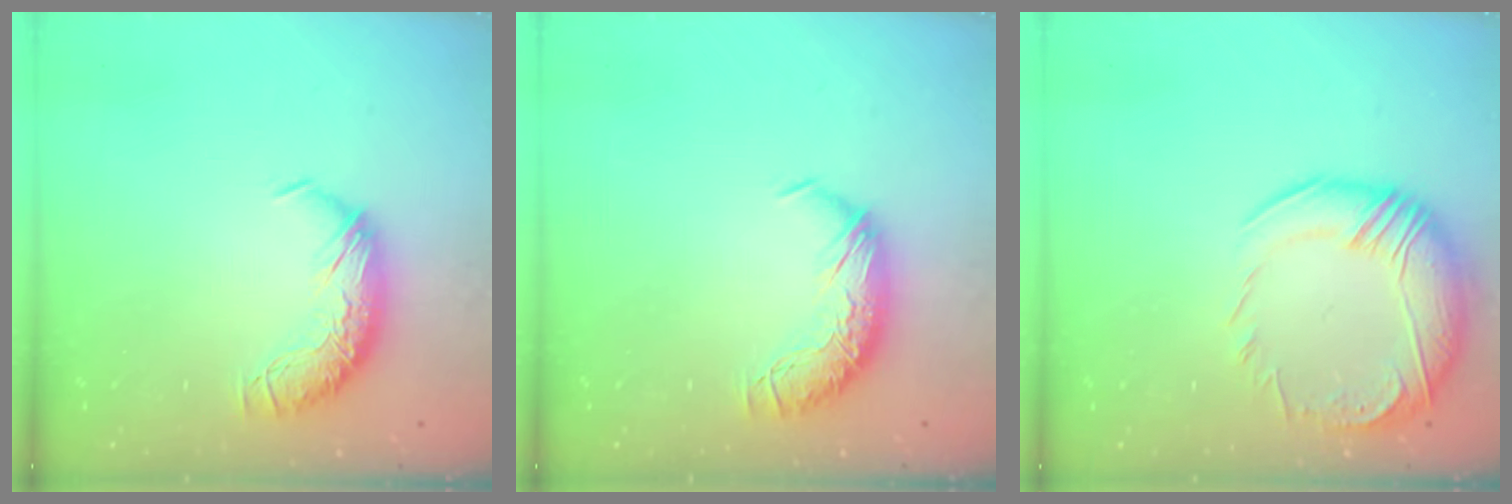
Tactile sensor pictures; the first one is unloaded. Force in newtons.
{"total": 0.0}
{"total": 6.3, "press": 4.2, "slide": 4.7}